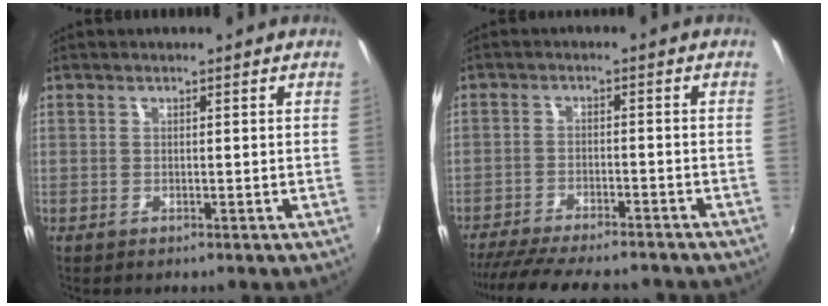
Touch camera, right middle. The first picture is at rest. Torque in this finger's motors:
{"motor_torque": [1.08, -1.06, 0.24, 0.07]}